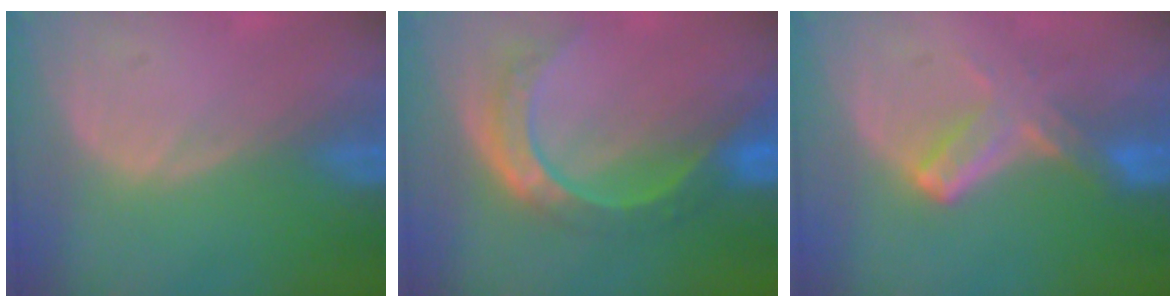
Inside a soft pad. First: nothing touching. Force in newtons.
{"total": 8.8, "press": 7.4, "slide": 4.8}
{"total": 5.7, "press": 5.5, "slide": 1.4}